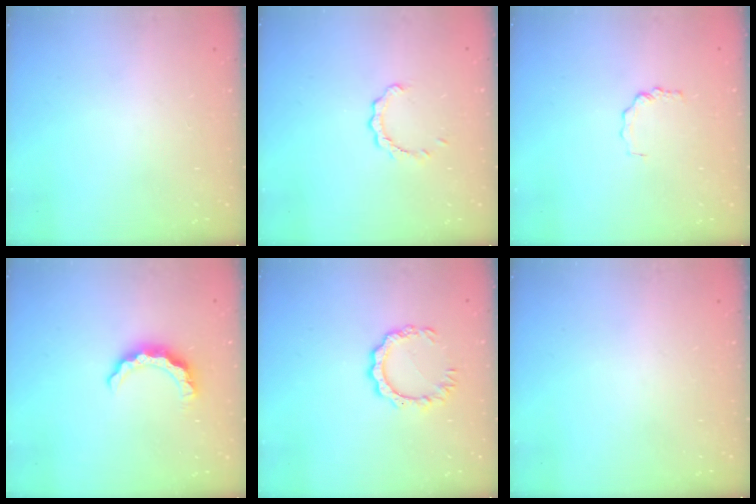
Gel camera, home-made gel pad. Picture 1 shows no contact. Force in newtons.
{"total": 2.7, "press": 2.7, "slide": 0.3}
{"total": 1.8, "press": 1.8, "slide": 0.3}
{"total": 7.2, "press": 7.1, "slide": 0.8}
{"total": 7.8, "press": 7.8, "slide": 0.8}
{"total": 0.0}